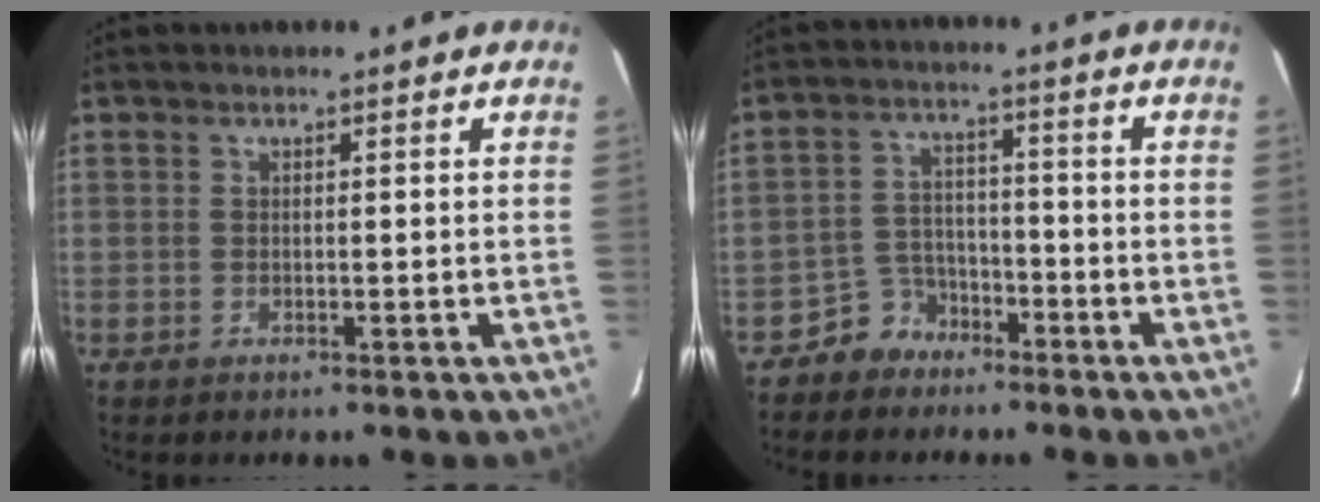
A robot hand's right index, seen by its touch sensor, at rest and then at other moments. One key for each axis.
{"total": 5.4, "fx": -4.1, "fy": 3.6, "fz": -0.2, "tx": -0.005, "ty": 0.026, "tz": -0.073}